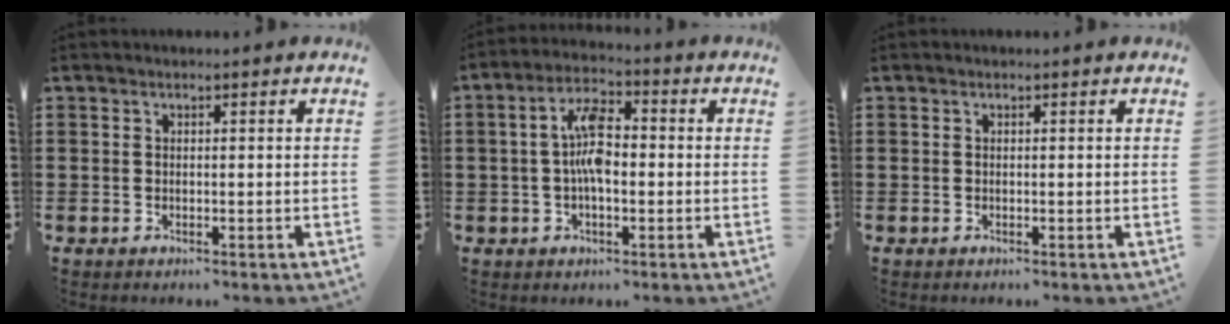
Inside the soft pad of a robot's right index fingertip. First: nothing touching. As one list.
[{"total": 8.0, "force": [-0.1, 3.4, 7.2], "torque": [-0.145, 0.011, -0.005]}, {"total": 0.0}]